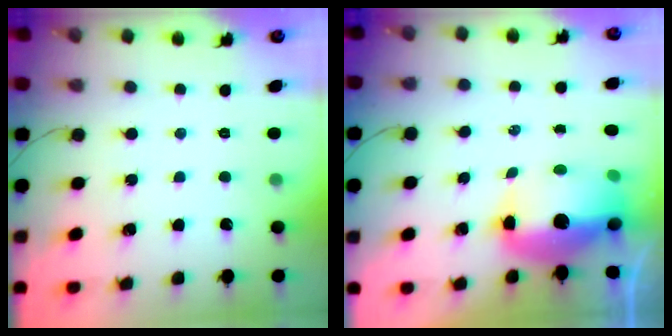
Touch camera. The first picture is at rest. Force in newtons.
{"total": 13.1, "press": 12.9, "slide": 2.7}